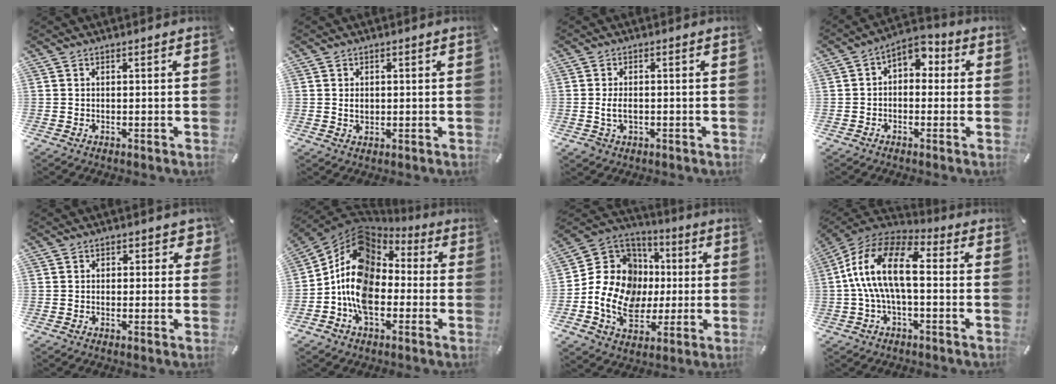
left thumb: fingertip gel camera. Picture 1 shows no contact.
{"total": 1.8, "force": [0.3, 1.5, 0.9], "torque": [-0.013, 0.003, 0.002]}
{"total": 3.3, "force": [-0.5, 2.2, 2.4], "torque": [-0.058, -0.001, -0.011]}
{"total": 4.4, "force": [0.8, 3.5, 2.6], "torque": [-0.047, -0.003, 0.011]}
{"total": 2.1, "force": [0.4, 1.7, 1.1], "torque": [0.001, -0.001, 0.000]}
{"total": 13.7, "force": [-3.3, 10.1, 8.6], "torque": [-0.194, 0.016, -0.067]}
{"total": 16.2, "force": [-1.9, 14.2, 7.5], "torque": [-0.157, -0.004, -0.031]}
{"total": 15.0, "force": [-0.2, 7.6, 13.0], "torque": [-0.269, 0.006, -0.005]}